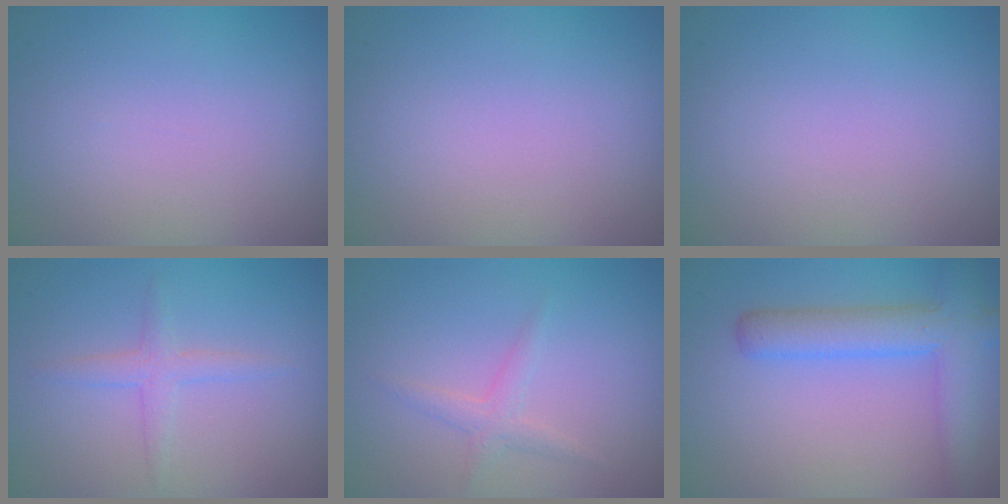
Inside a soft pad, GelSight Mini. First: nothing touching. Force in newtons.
{"total": 0.0}
{"total": 0.0}
{"total": 1.7, "press": 1.7, "slide": 0.1}
{"total": 1.5, "press": 1.5, "slide": 0.0}
{"total": 5.0, "press": 5.0, "slide": 0.2}